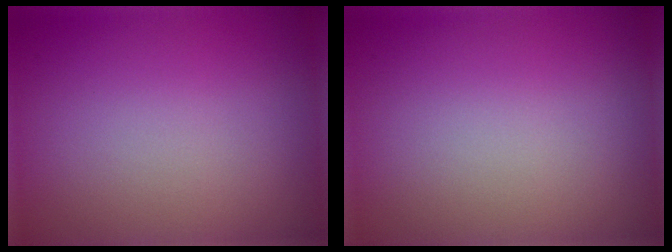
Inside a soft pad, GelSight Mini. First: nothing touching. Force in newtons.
{"total": 0.0}